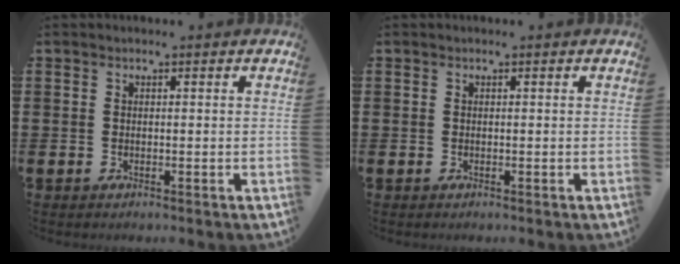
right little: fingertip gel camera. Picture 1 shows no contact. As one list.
[{"total": 0.0}]